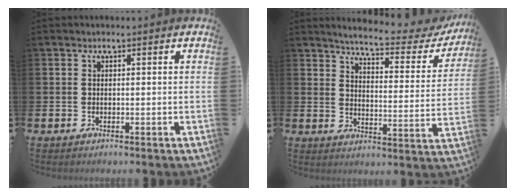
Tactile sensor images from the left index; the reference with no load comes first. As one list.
[{"total": 5.8, "force": [5.3, 0.6, 2.2], "torque": [-0.053, -0.043, 0.082]}]